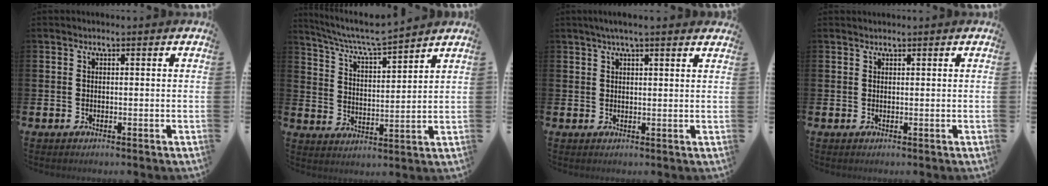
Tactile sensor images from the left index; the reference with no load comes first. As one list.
[{"total": 6.7, "force": [6.4, 0.1, 2.0], "torque": [-0.062, -0.045, 0.111]}, {"total": 3.0, "force": [2.6, 0.1, 1.4], "torque": [-0.033, -0.001, 0.046]}, {"total": 0.7, "force": [0.6, 0.1, -0.2], "torque": [0.002, -0.001, 0.013]}]